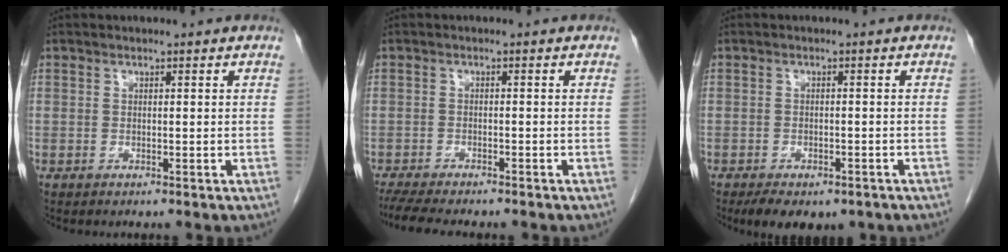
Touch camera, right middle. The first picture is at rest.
{"total": 9.1, "force": [-7.8, 1.5, 4.4], "torque": [-0.068, -0.011, -0.117]}
{"total": 7.7, "force": [-5.5, 3.6, 3.9], "torque": [-0.052, -0.004, -0.074]}